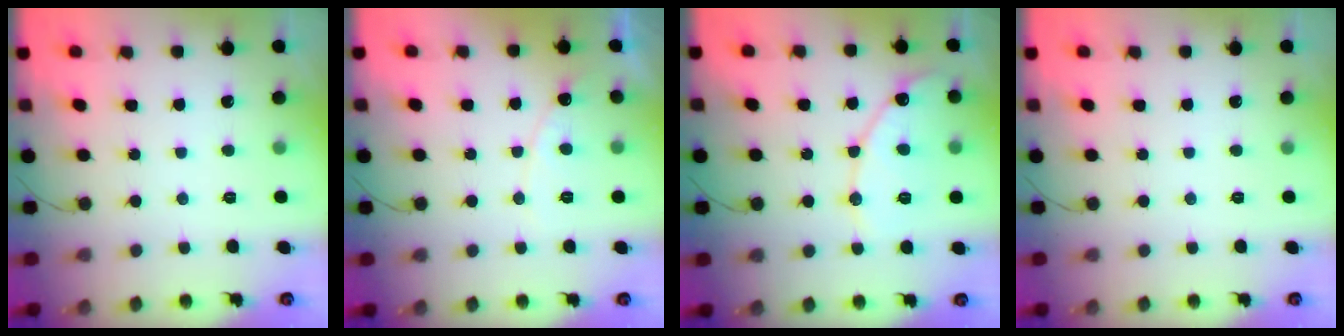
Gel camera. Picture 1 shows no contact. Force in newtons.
{"total": 7.0, "press": 7.0, "slide": 0.6}
{"total": 11.0, "press": 10.9, "slide": 0.9}
{"total": 0.0}